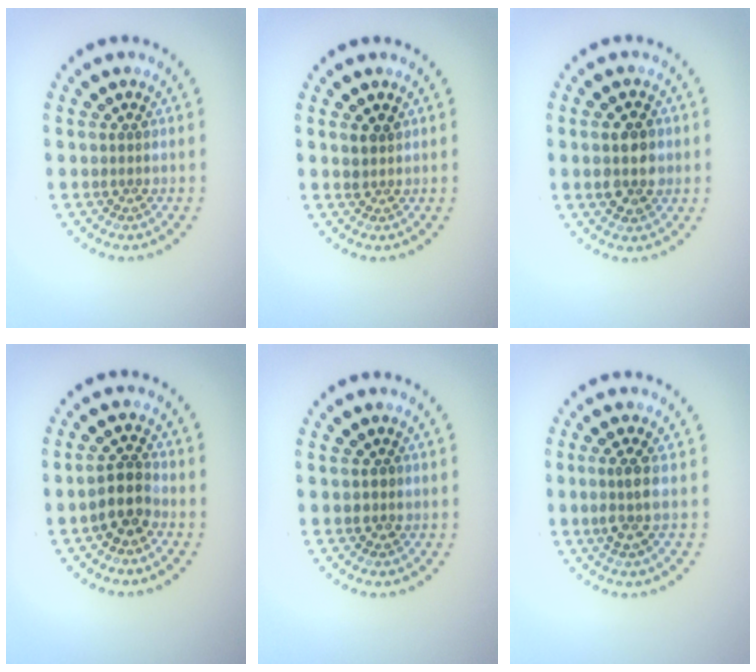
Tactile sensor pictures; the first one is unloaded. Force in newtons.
{"total": 1.1, "press": 1.0, "slide": 0.6}
{"total": 3.8, "press": 3.8, "slide": 0.2}
{"total": 2.6, "press": 2.3, "slide": 1.2}
{"total": 0.8, "press": 0.8, "slide": 0.1}
{"total": 2.2, "press": 1.8, "slide": 1.2}